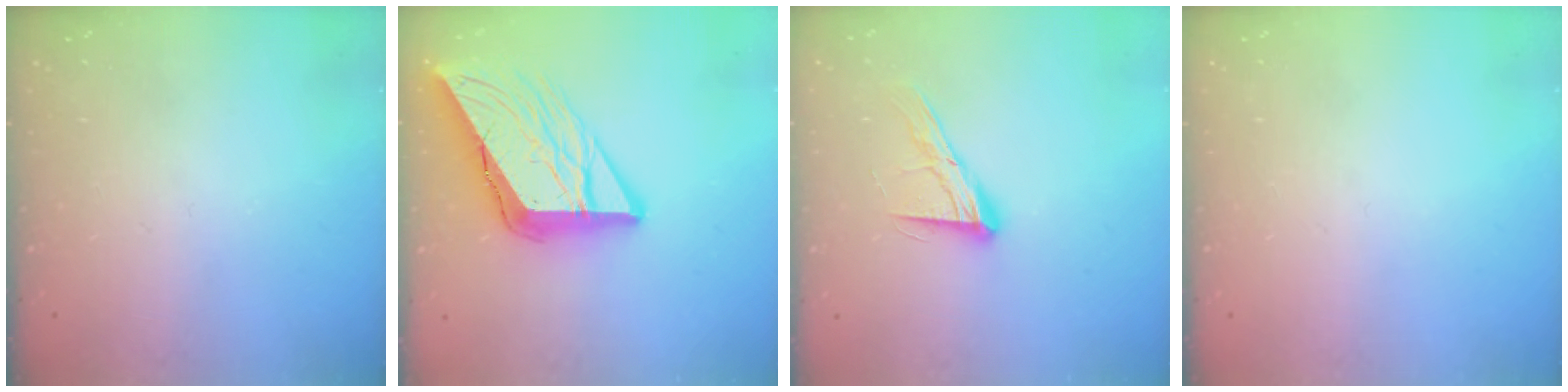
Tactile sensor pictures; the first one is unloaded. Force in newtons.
{"total": 15.9, "press": 15.8, "slide": 1.7}
{"total": 12.4, "press": 12.3, "slide": 1.4}
{"total": 0.0}